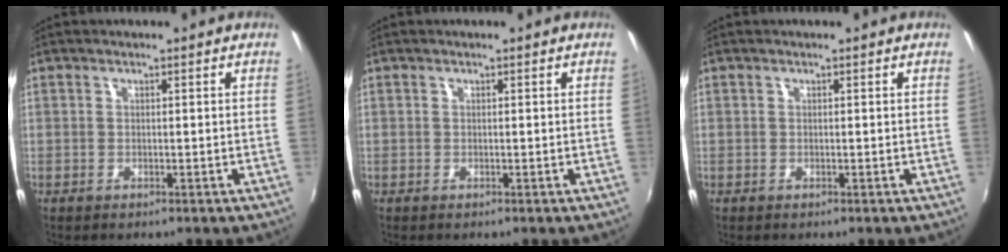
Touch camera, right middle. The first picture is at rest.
{"total": 0.0}
{"total": 0.0}